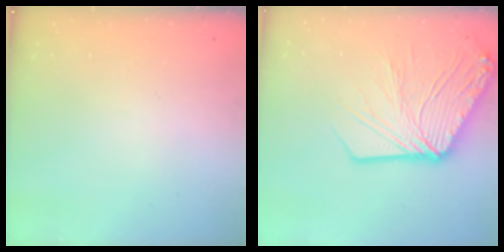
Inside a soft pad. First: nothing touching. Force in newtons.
{"total": 20.8, "press": 20.6, "slide": 2.7}